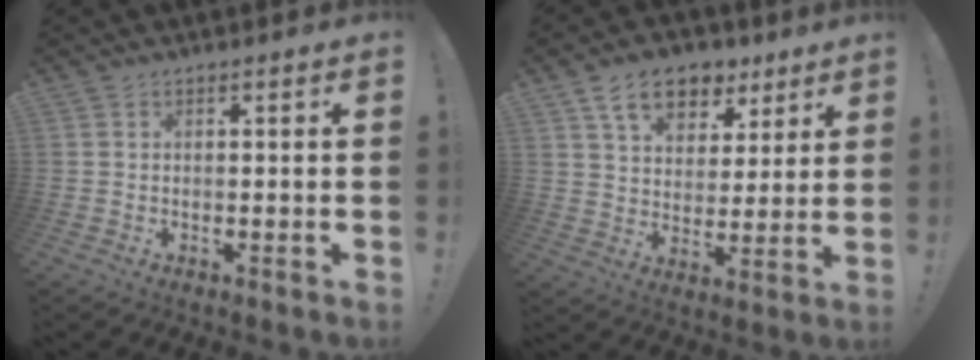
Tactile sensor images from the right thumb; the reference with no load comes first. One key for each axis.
{"total": 12.9, "fx": 7.9, "fy": 8.1, "fz": 6.2, "tx": -0.092, "ty": -0.038, "tz": 0.145}